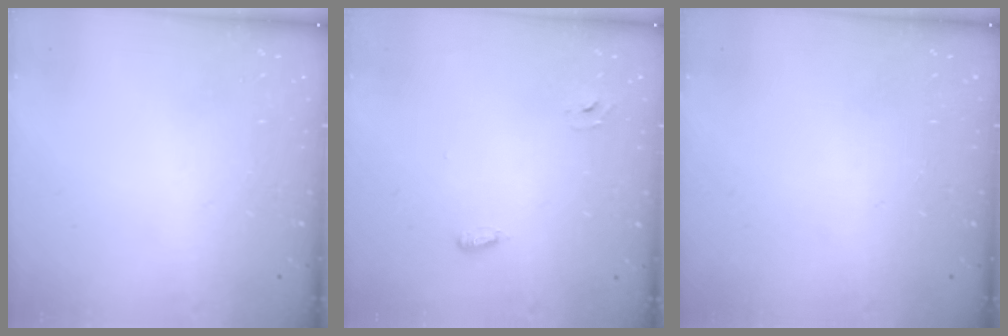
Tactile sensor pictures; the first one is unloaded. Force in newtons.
{"total": 2.6, "press": 2.5, "slide": 0.6}
{"total": 0.0}